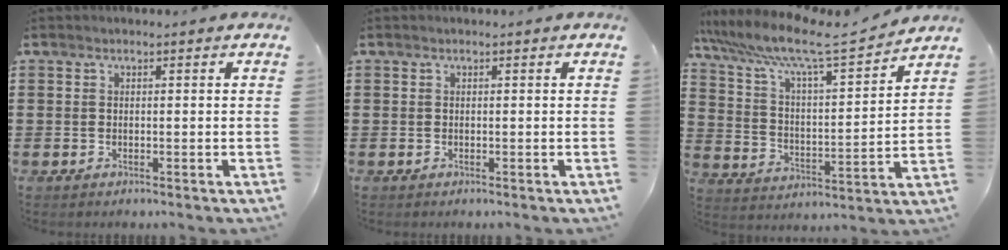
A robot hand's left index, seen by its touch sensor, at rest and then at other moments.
{"total": 0.0}
{"total": 8.8, "force": [7.2, 0.5, 5.0], "torque": [-0.126, -0.046, 0.114]}